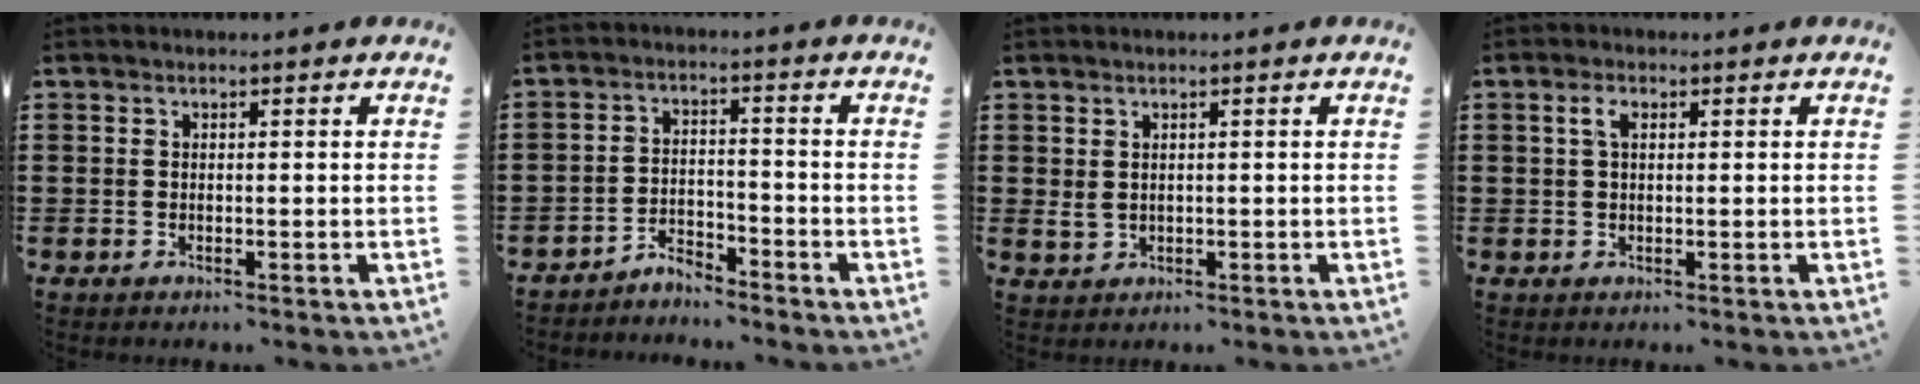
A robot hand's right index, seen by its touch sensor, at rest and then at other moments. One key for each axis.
{"total": 3.5, "fx": -3.5, "fy": 0.4, "fz": 0.0, "tx": -0.009, "ty": 0.004, "tz": -0.074}
{"total": 1.3, "fx": 0.5, "fy": 0.9, "fz": 0.8, "tx": -0.027, "ty": 0.001, "tz": 0.007}
{"total": 2.2, "fx": 0.6, "fy": 1.0, "fz": 1.8, "tx": -0.039, "ty": 0.008, "tz": 0.010}